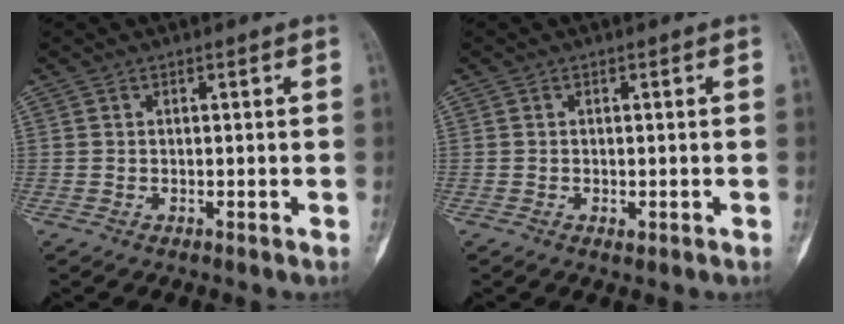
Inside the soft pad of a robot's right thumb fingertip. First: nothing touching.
{"total": 1.3, "force": [-0.6, 0.8, 0.8], "torque": [-0.003, 0.001, -0.007]}